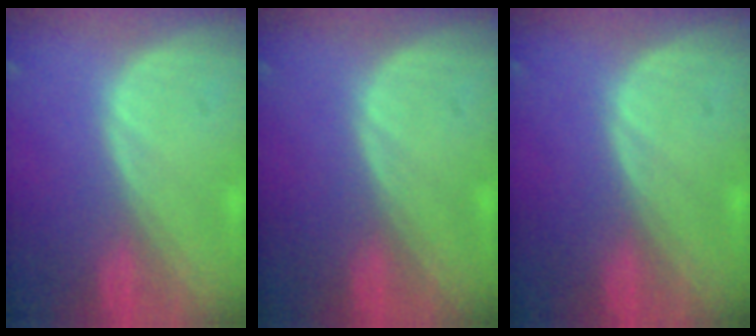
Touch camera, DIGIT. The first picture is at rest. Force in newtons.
{"total": 0.0}
{"total": 0.0}